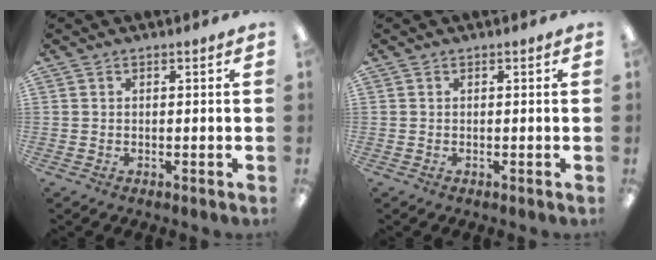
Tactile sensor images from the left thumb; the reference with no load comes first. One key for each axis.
{"total": 0.0}